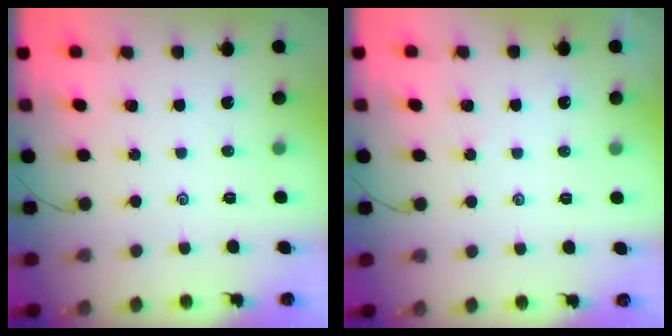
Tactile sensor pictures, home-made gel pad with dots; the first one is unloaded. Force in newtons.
{"total": 1.7, "press": 1.6, "slide": 0.4}